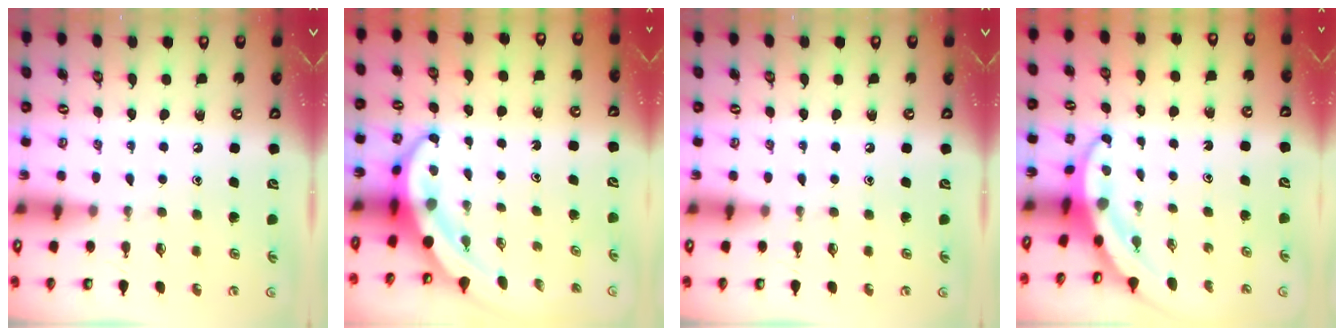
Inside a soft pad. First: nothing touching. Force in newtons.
{"total": 6.7, "press": 6.5, "slide": 1.5}
{"total": 0.0}
{"total": 3.8, "press": 3.8, "slide": 0.4}